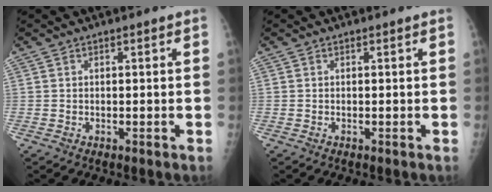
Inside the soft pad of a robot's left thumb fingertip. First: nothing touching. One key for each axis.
{"total": 0.0}